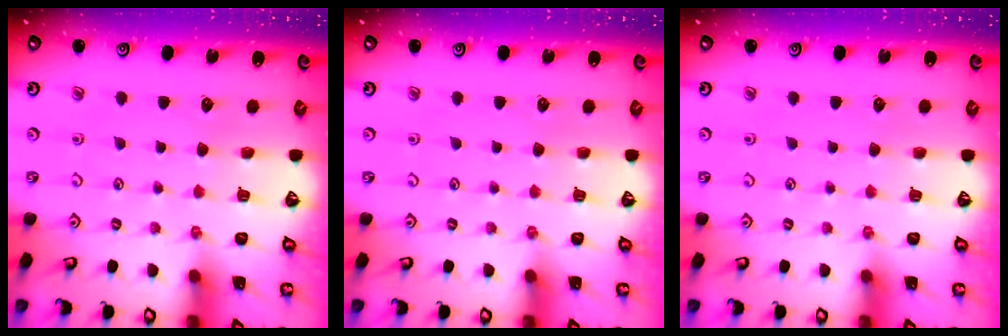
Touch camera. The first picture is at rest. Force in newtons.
{"total": 0.0}
{"total": 0.0}